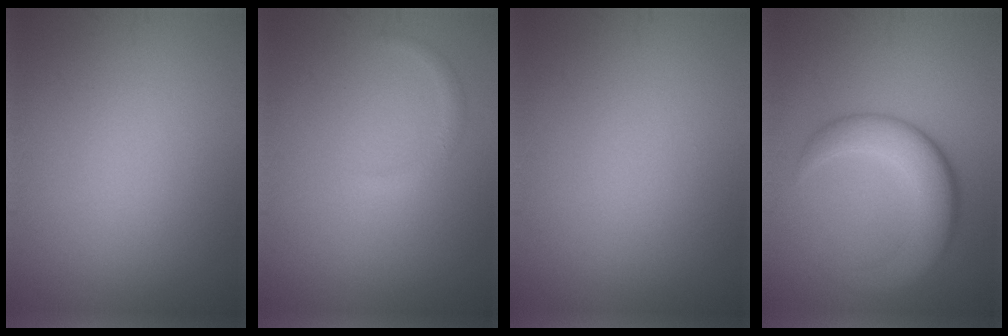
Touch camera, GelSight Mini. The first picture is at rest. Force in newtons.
{"total": 0.9, "press": 0.9, "slide": 0.0}
{"total": 0.0}
{"total": 6.0, "press": 6.0, "slide": 0.3}